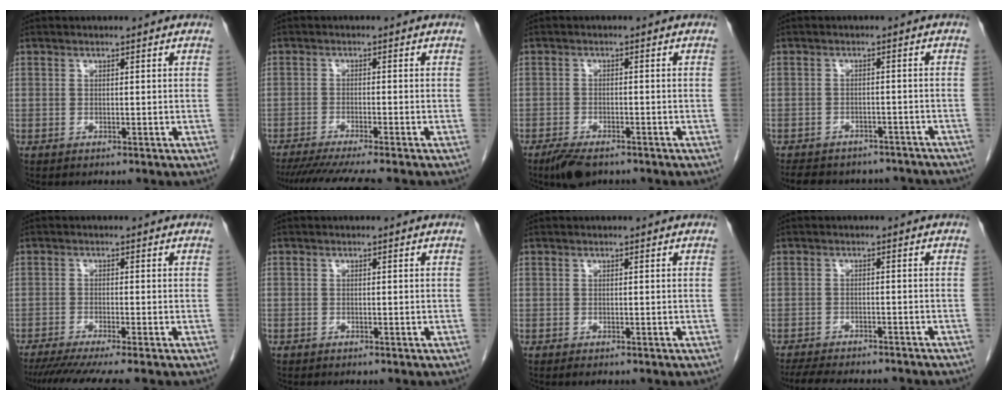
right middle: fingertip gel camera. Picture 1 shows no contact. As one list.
[{"total": 10.2, "force": [-8.8, -0.6, 5.2], "torque": [-0.064, -0.026, -0.134]}, {"total": 4.9, "force": [-3.7, 1.8, 2.7], "torque": [-0.049, -0.007, -0.060]}, {"total": 15.6, "force": [-13.4, 6.0, 5.1], "torque": [-0.106, 0.000, -0.151]}, {"total": 8.6, "force": [-7.2, -0.8, 4.7], "torque": [-0.059, -0.025, -0.113]}, {"total": 0.7, "force": [-0.4, 0.5, 0.0], "torque": [-0.008, 0.004, -0.010]}, {"total": 0.7, "force": [-0.5, 0.2, 0.4], "torque": [-0.008, -0.001, -0.004]}, {"total": 14.1, "force": [-12.5, 2.8, 5.9], "torque": [-0.109, -0.016, -0.162]}]